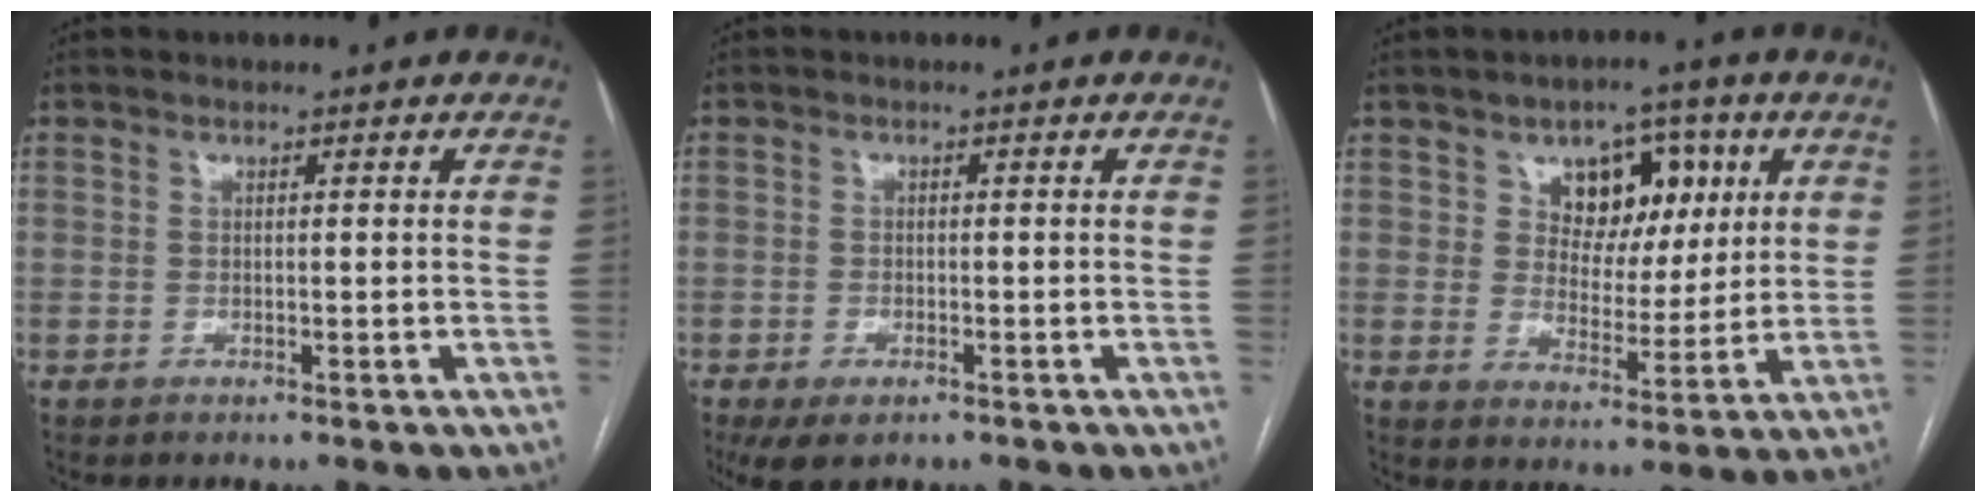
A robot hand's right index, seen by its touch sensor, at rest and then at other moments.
{"total": 4.6, "force": [-3.0, 2.3, 2.7], "torque": [-0.048, -0.008, -0.043]}
{"total": 8.8, "force": [3.6, 6.2, 5.1], "torque": [-0.058, 0.020, 0.060]}